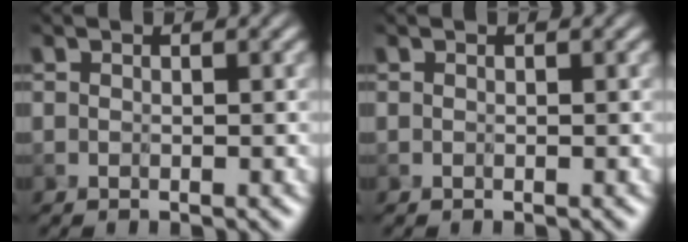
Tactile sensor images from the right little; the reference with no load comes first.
{"total": 0.0}